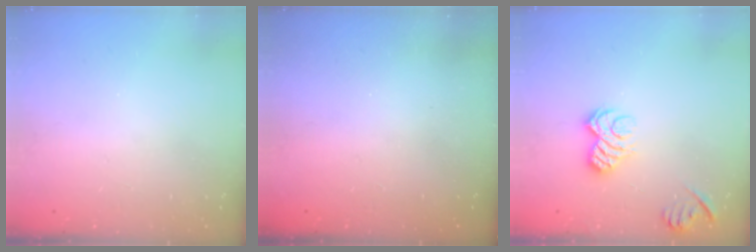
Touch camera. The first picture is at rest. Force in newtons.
{"total": 2.3, "press": 2.2, "slide": 0.8}
{"total": 8.7, "press": 8.7, "slide": 0.3}